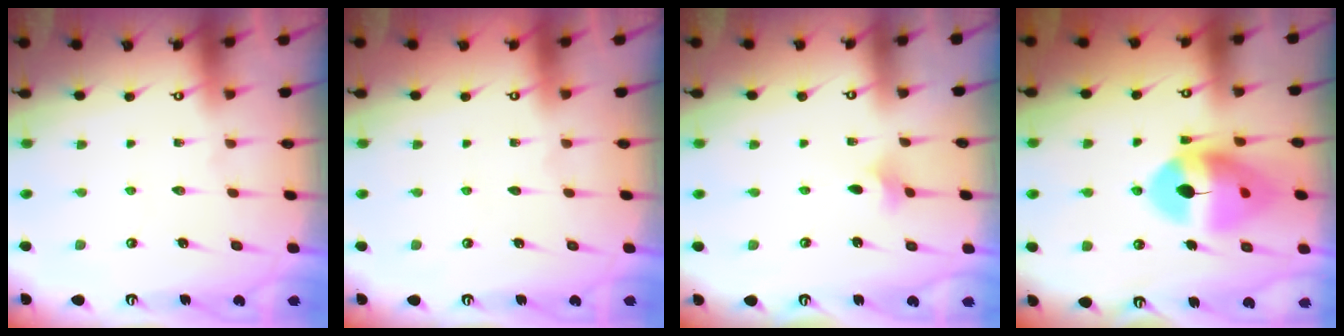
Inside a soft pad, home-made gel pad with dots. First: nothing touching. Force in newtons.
{"total": 0.0}
{"total": 1.8, "press": 1.7, "slide": 0.5}
{"total": 13.6, "press": 13.5, "slide": 1.6}